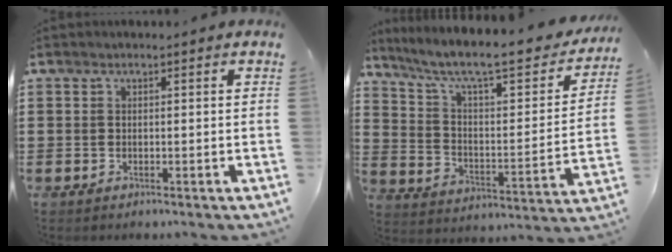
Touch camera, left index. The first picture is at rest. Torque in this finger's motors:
{"motor_torque": [2.14, 0.00, 0.59, 0.21]}